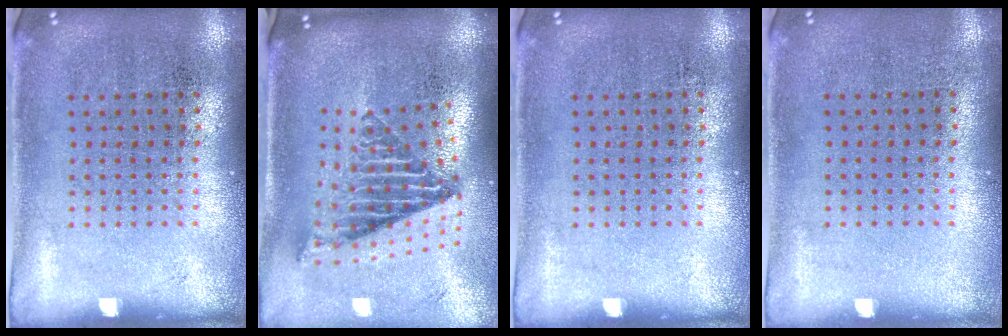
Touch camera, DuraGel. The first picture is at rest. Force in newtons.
{"total": 2.7, "press": 1.8, "slide": 2.0}
{"total": 0.0}
{"total": 0.0}